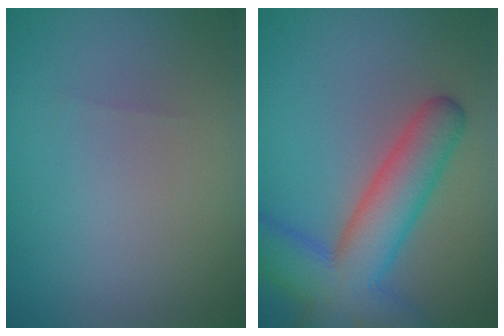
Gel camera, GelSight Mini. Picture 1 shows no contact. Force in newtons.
{"total": 8.4, "press": 8.4, "slide": 0.4}